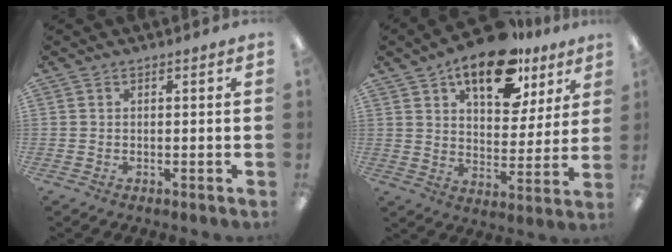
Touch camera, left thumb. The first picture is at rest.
{"total": 17.9, "force": [11.6, 8.7, 10.4], "torque": [-0.151, -0.054, 0.195]}